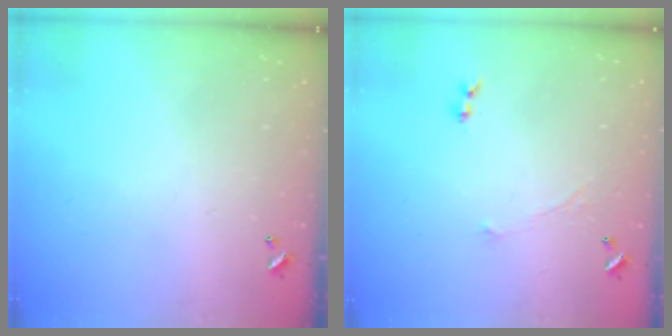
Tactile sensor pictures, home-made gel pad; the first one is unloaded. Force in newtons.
{"total": 1.2, "press": 0.7, "slide": 1.0}